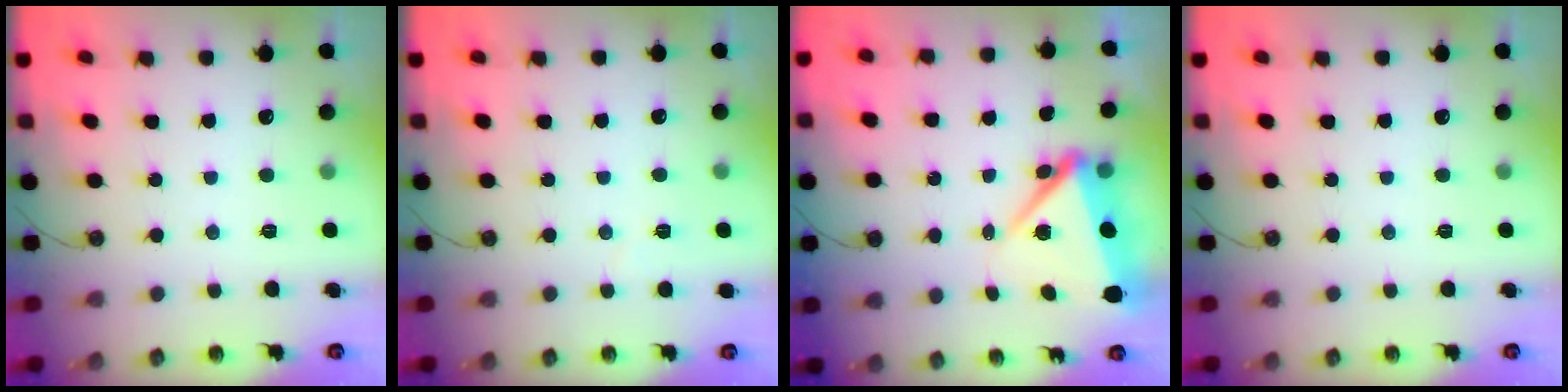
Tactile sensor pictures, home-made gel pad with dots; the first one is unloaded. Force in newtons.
{"total": 3.9, "press": 3.6, "slide": 1.6}
{"total": 7.5, "press": 7.3, "slide": 1.8}
{"total": 0.0}